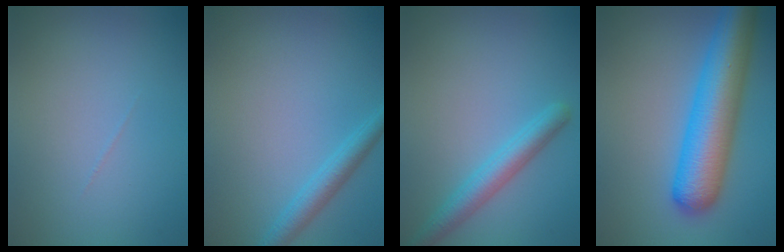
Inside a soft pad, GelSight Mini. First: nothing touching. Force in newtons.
{"total": 2.2, "press": 2.2, "slide": 0.2}
{"total": 2.9, "press": 2.9, "slide": 0.1}
{"total": 8.4, "press": 8.4, "slide": 0.3}